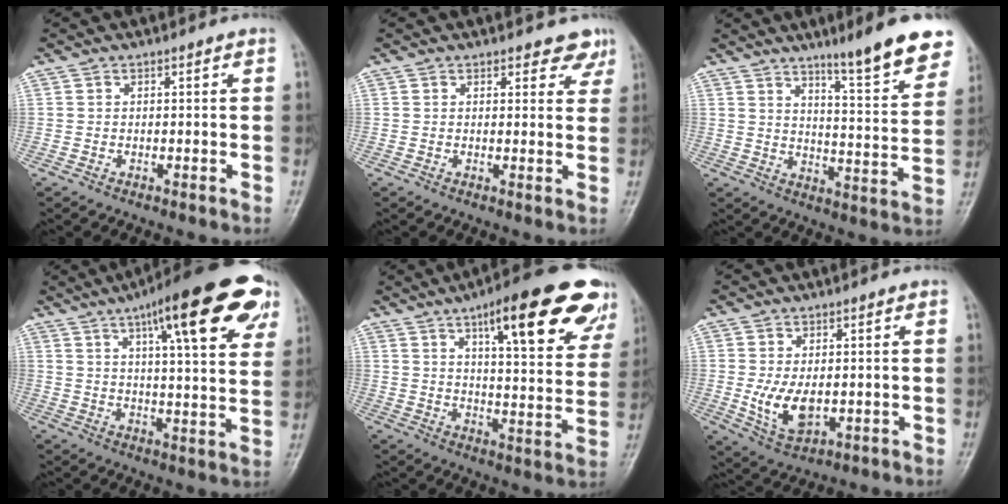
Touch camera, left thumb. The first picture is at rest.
{"total": 4.0, "force": [3.0, 2.1, 1.6], "torque": [0.012, -0.015, 0.030]}
{"total": 14.7, "force": [10.1, 1.8, 10.5], "torque": [-0.122, -0.060, 0.150]}
{"total": 20.3, "force": [10.1, 5.3, 16.8], "torque": [-0.212, -0.009, 0.135]}
{"total": 21.9, "force": [12.1, 5.9, 17.3], "torque": [-0.203, -0.032, 0.168]}
{"total": 7.4, "force": [-0.5, 4.3, 5.9], "torque": [-0.100, -0.015, 0.003]}